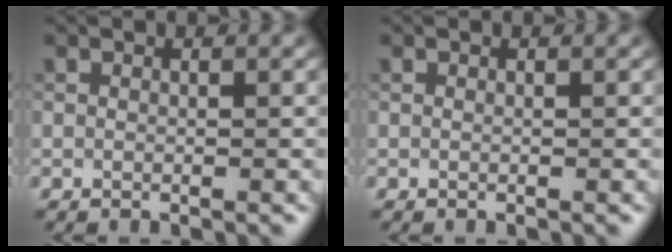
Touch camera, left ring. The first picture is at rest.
{"total": 0.0}